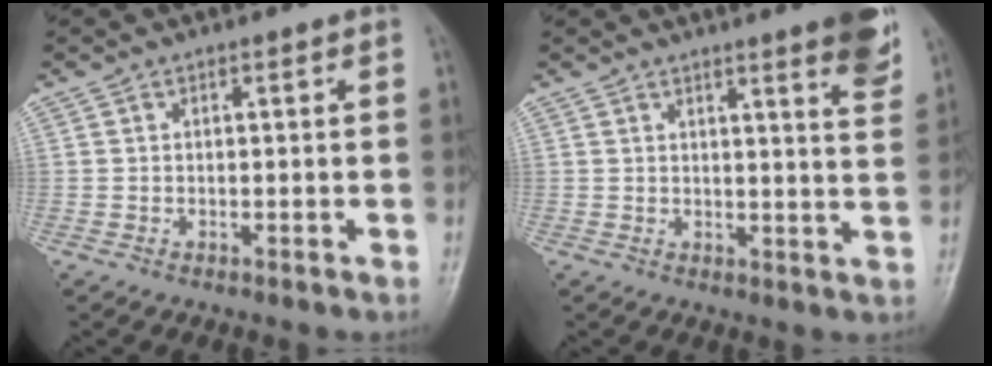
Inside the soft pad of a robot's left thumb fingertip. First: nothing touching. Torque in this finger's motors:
{"motor_torque": [1.44, 0.75, 0.80, -0.57, 0.17]}